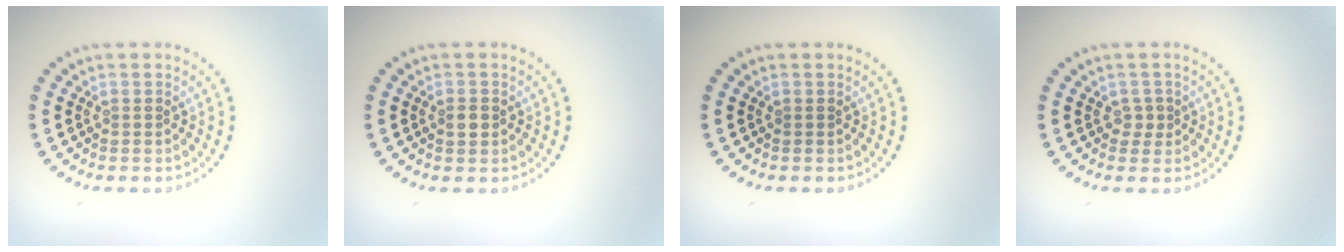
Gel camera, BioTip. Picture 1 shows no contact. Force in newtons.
{"total": 1.5, "press": 1.5, "slide": 0.3}
{"total": 0.0}
{"total": 1.1, "press": 0.9, "slide": 0.6}